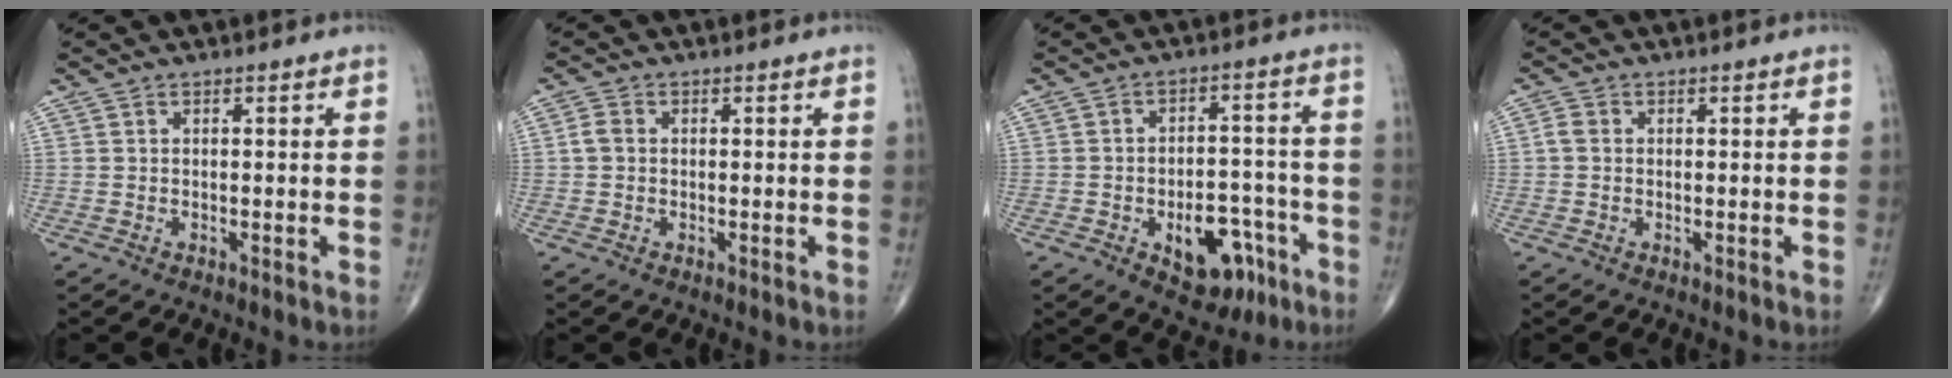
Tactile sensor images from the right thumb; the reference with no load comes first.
{"total": 2.1, "force": [0.0, 1.6, 1.3], "torque": [-0.024, 0.006, -0.003]}
{"total": 11.7, "force": [-5.3, 6.8, 7.8], "torque": [-0.074, 0.042, -0.066]}
{"total": 1.5, "force": [-0.1, 1.4, 0.6], "torque": [-0.003, 0.003, -0.004]}